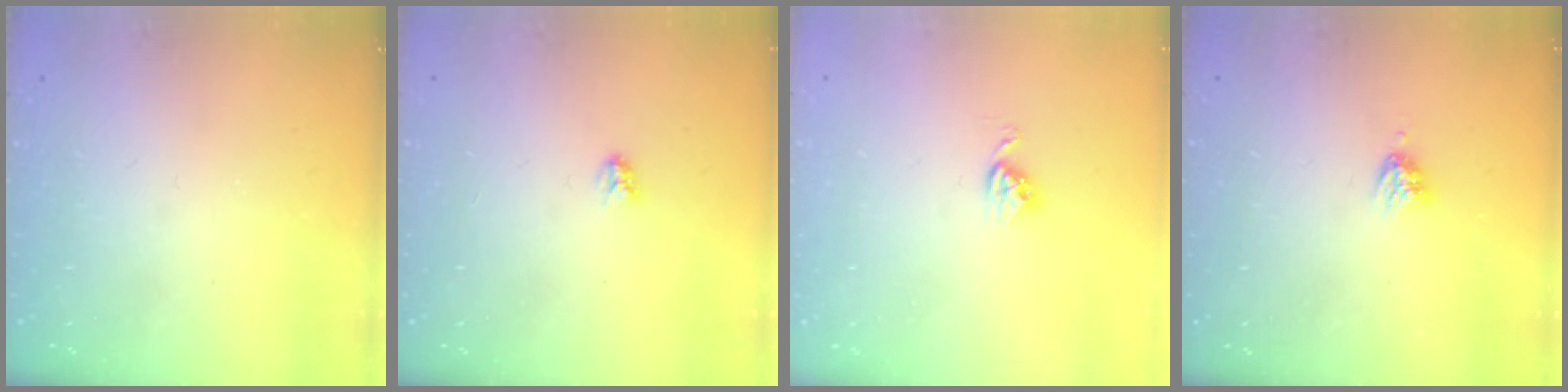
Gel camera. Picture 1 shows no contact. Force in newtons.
{"total": 2.9, "press": 2.9, "slide": 0.3}
{"total": 3.7, "press": 3.7, "slide": 0.5}
{"total": 3.6, "press": 3.5, "slide": 0.5}